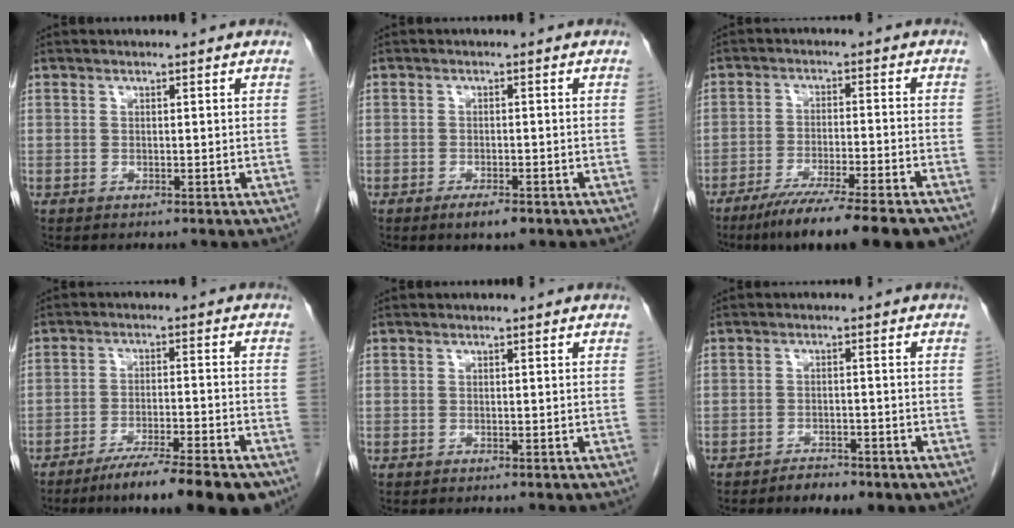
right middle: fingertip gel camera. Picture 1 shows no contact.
{"total": 2.9, "force": [-1.9, 0.8, 2.0], "torque": [-0.037, -0.003, -0.027]}
{"total": 14.0, "force": [-11.1, 0.2, 8.5], "torque": [-0.117, -0.036, -0.174]}
{"total": 13.2, "force": [-10.2, 0.8, 8.4], "torque": [-0.102, -0.015, -0.155]}
{"total": 0.0}
{"total": 3.8, "force": [-2.8, 1.5, 2.1], "torque": [-0.031, 0.000, -0.036]}